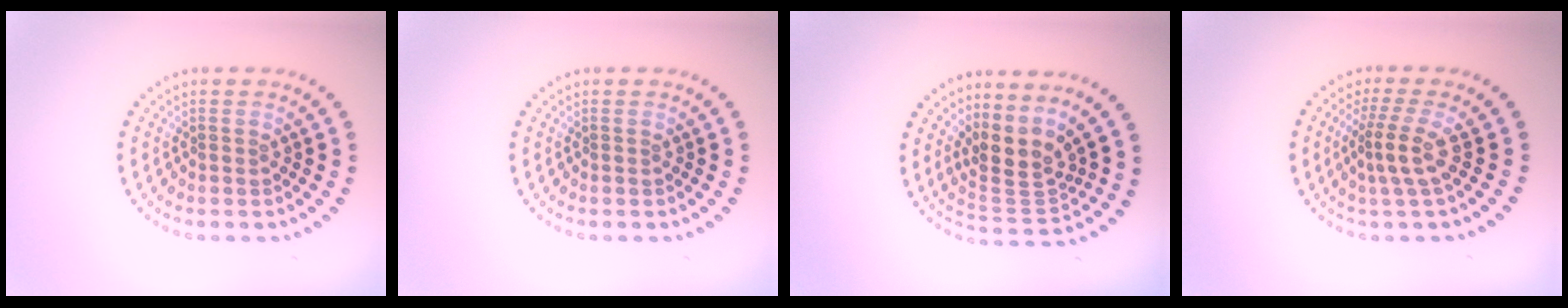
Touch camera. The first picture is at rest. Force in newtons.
{"total": 0.0}
{"total": 3.6, "press": 2.6, "slide": 2.5}
{"total": 2.9, "press": 2.1, "slide": 2.0}